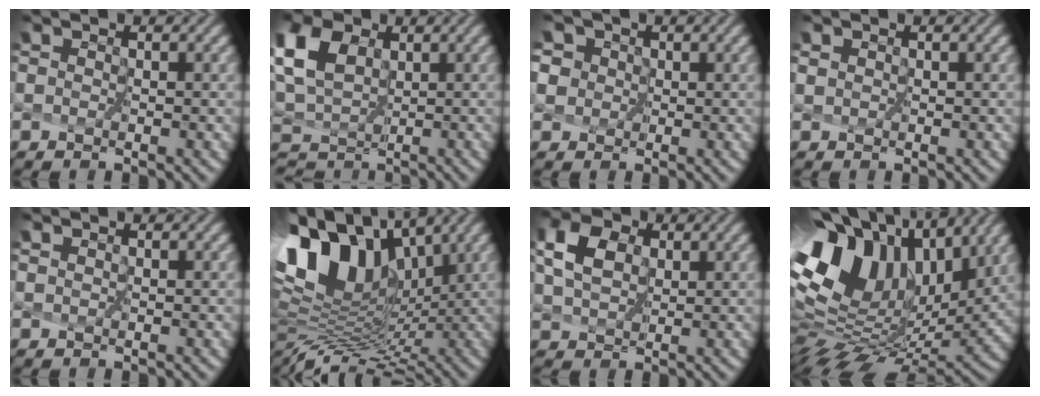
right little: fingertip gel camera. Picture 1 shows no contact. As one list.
[{"total": 5.4, "force": [1.8, 4.0, 3.2], "torque": [-0.090, 0.010, 0.045]}, {"total": 6.8, "force": [3.4, 5.1, 2.9], "torque": [-0.061, 0.023, 0.041]}, {"total": 1.1, "force": [0.7, 0.7, 0.5], "torque": [-0.015, 0.007, 0.009]}, {"total": 0.7, "force": [0.5, 0.3, 0.3], "torque": [-0.012, 0.003, 0.009]}, {"total": 11.8, "force": [3.5, 6.5, 9.2], "torque": [-0.164, 0.019, 0.074]}, {"total": 2.8, "force": [1.1, 1.9, 1.8], "torque": [-0.054, 0.002, 0.035]}, {"total": 13.2, "force": [3.6, 8.2, 9.7], "torque": [-0.191, 0.011, 0.088]}]